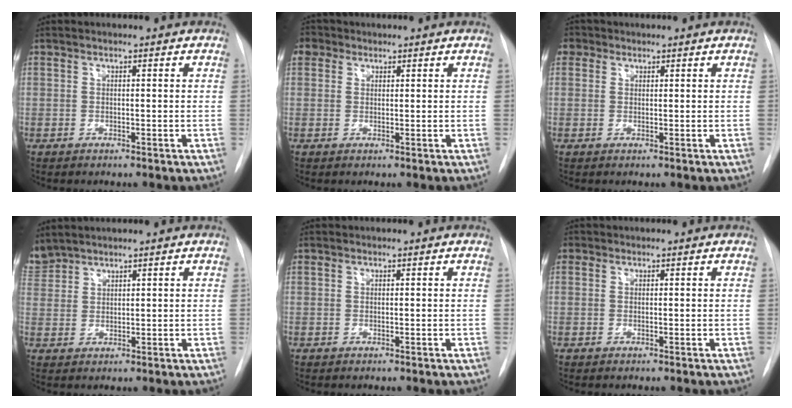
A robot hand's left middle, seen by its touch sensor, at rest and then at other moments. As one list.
[{"total": 2.7, "force": [1.3, 2.3, 0.6], "torque": [-0.008, 0.013, 0.021]}, {"total": 2.0, "force": [0.9, 1.8, 0.3], "torque": [0.002, 0.008, 0.011]}, {"total": 3.5, "force": [3.5, 0.7, 0.1], "torque": [-0.013, 0.016, 0.076]}, {"total": 1.3, "force": [-0.3, -0.5, -1.2], "torque": [0.027, -0.008, -0.005]}, {"total": 0.6, "force": [0.3, 0.5, 0.1], "torque": [0.002, 0.002, 0.001]}]